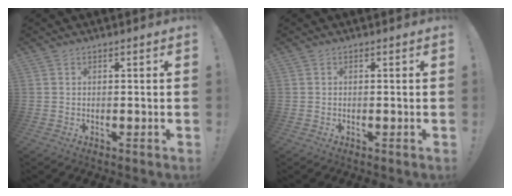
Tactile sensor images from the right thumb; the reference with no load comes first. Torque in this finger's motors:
{"motor_torque": [-0.16, 0.08, 0.13, 0.05, 0.07]}